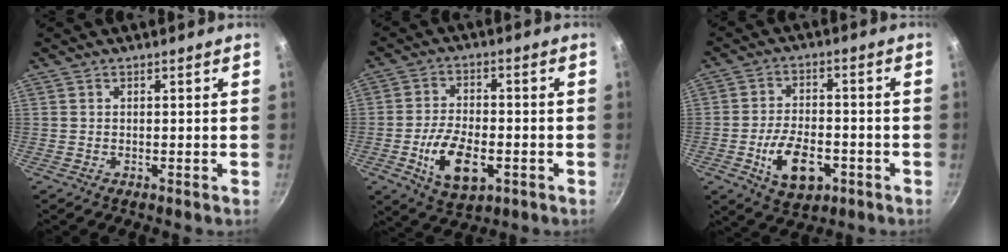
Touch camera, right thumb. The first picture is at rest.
{"total": 11.4, "force": [-3.4, 6.1, 9.0], "torque": [-0.154, 0.012, -0.055]}
{"total": 10.9, "force": [-3.9, 6.2, 8.1], "torque": [-0.123, 0.017, -0.060]}